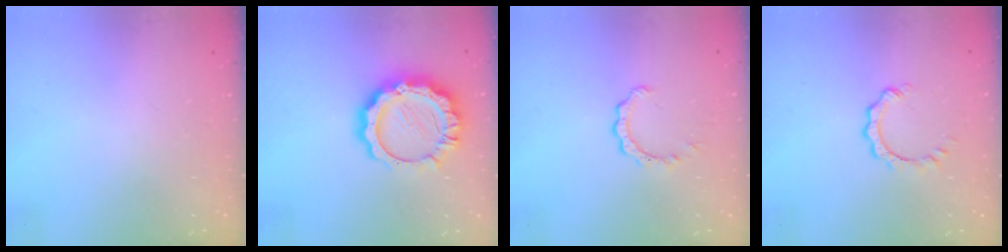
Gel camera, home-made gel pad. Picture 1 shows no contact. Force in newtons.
{"total": 12.7, "press": 12.7, "slide": 1.0}
{"total": 2.4, "press": 2.3, "slide": 0.3}
{"total": 2.5, "press": 2.5, "slide": 0.2}